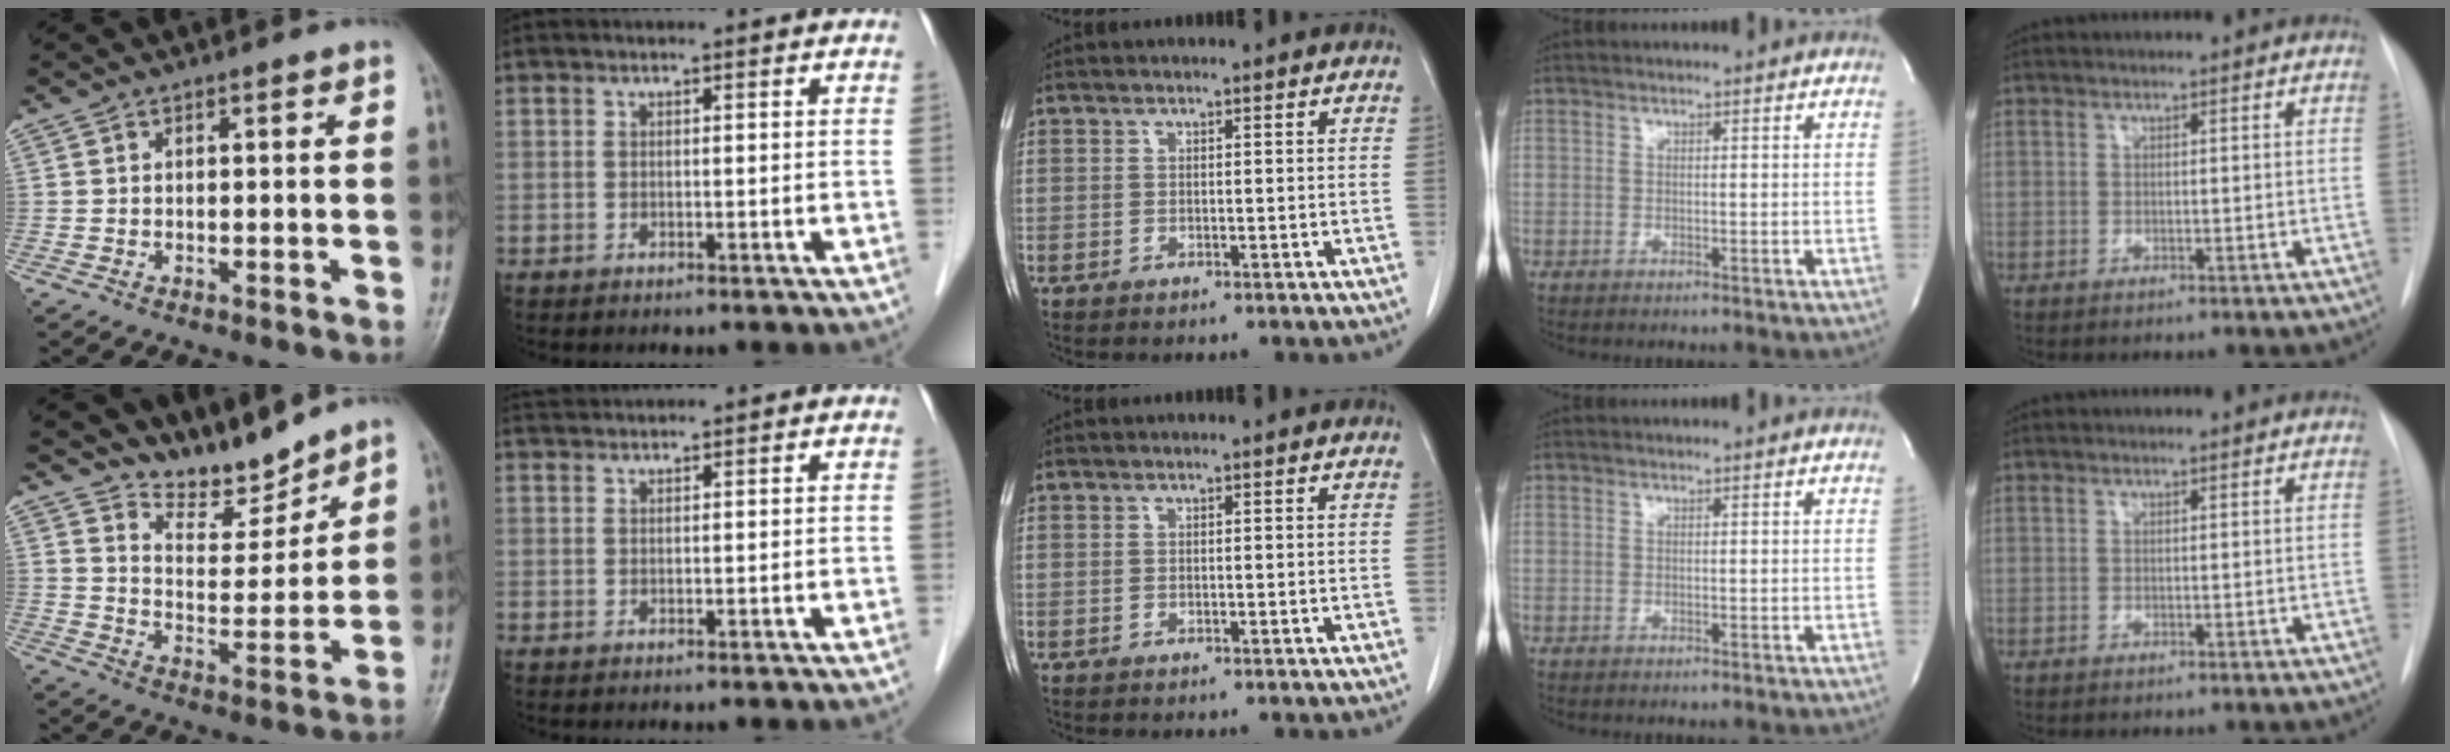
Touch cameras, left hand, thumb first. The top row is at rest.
{"thumb": {"total": 8.6, "force": [8.2, 2.3, 1.4], "torque": [0.004, -0.069, 0.153]}, "index": {"total": 3.5, "force": [3.4, -0.5, 0.6], "torque": [-0.011, 0.026, 0.065]}}